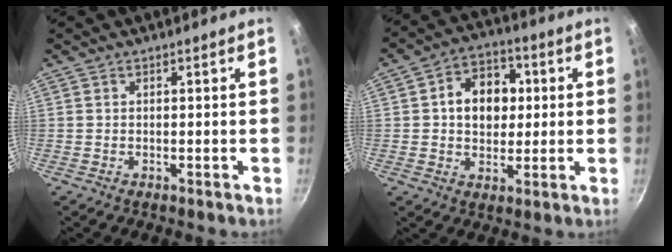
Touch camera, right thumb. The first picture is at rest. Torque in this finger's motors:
{"motor_torque": [-0.40, 0.84, 0.02, 0.27, 0.08]}